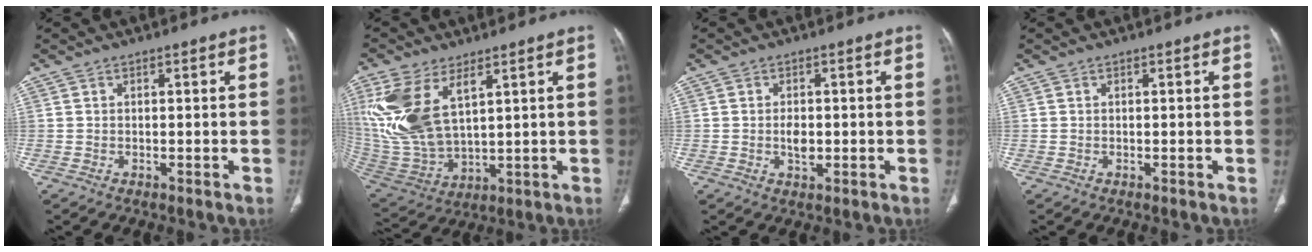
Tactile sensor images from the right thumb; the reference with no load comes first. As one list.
[{"total": 16.7, "force": [6.6, 8.6, 12.7], "torque": [-0.270, -0.020, 0.150]}, {"total": 2.8, "force": [-0.3, 1.7, 2.2], "torque": [-0.033, -0.004, -0.005]}, {"total": 0.0}]